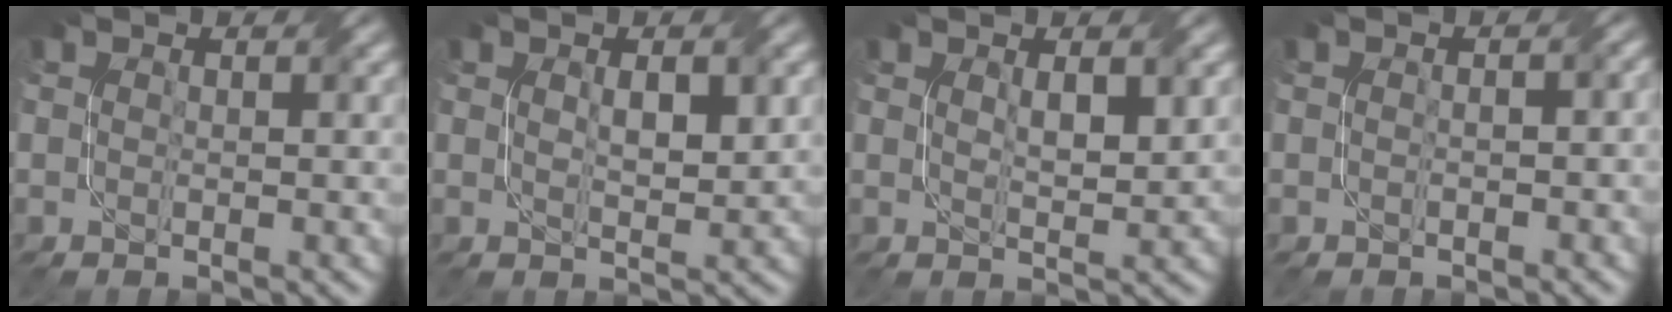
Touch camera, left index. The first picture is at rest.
{"total": 2.4, "force": [0.7, 0.8, 2.2], "torque": [-0.042, 0.001, 0.017]}
{"total": 2.2, "force": [0.8, 0.6, 1.9], "torque": [-0.037, -0.001, 0.020]}
{"total": 1.4, "force": [0.0, 0.5, 1.3], "torque": [-0.021, 0.003, -0.003]}